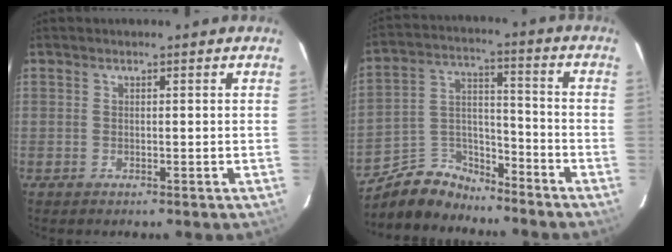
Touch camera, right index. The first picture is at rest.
{"total": 9.9, "force": [-8.4, 4.3, 2.9], "torque": [-0.067, 0.037, -0.151]}